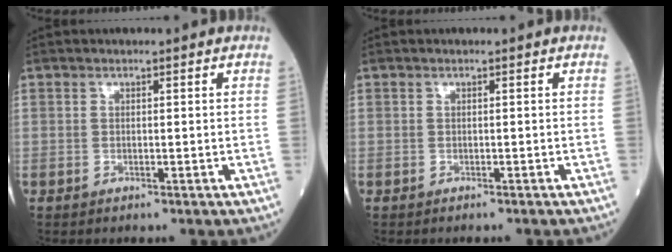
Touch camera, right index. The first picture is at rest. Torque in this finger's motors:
{"motor_torque": [0.00, 0.01, -0.01, -0.01]}